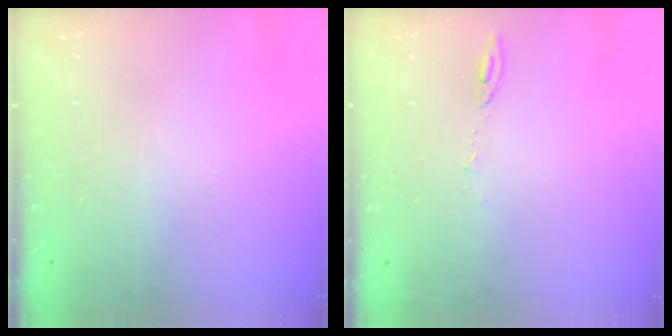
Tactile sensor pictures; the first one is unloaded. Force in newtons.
{"total": 5.7, "press": 5.7, "slide": 0.7}